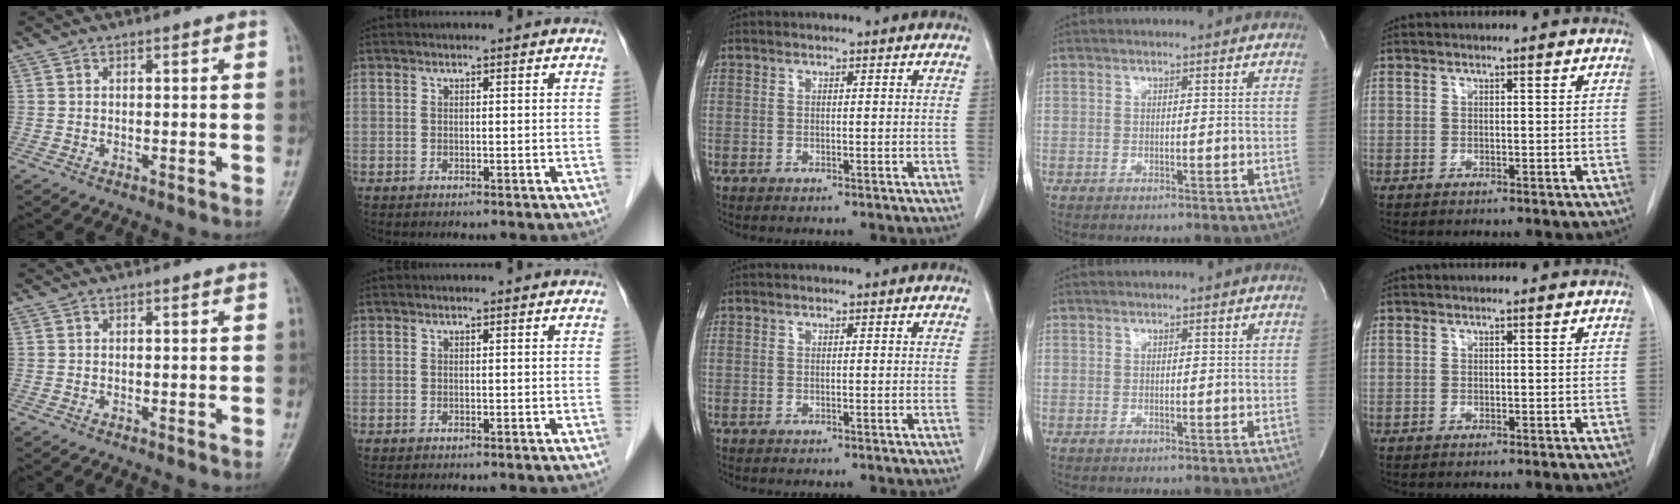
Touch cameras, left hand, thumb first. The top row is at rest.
{}